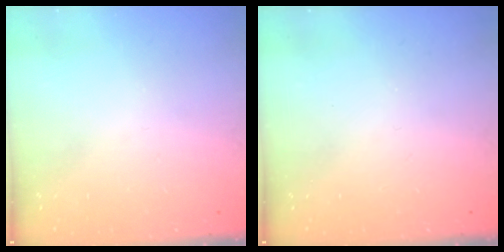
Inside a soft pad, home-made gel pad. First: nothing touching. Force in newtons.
{"total": 0.0}